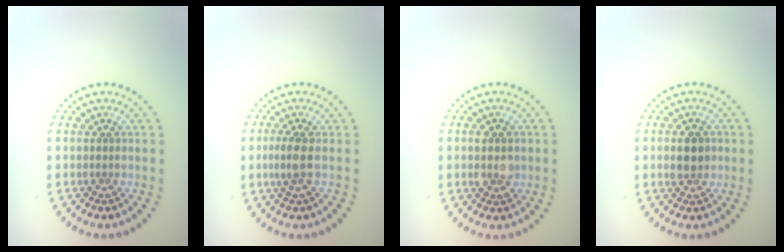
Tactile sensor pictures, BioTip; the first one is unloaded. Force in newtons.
{"total": 1.8, "press": 1.6, "slide": 0.8}
{"total": 2.2, "press": 2.2, "slide": 0.2}
{"total": 2.9, "press": 2.9, "slide": 0.2}